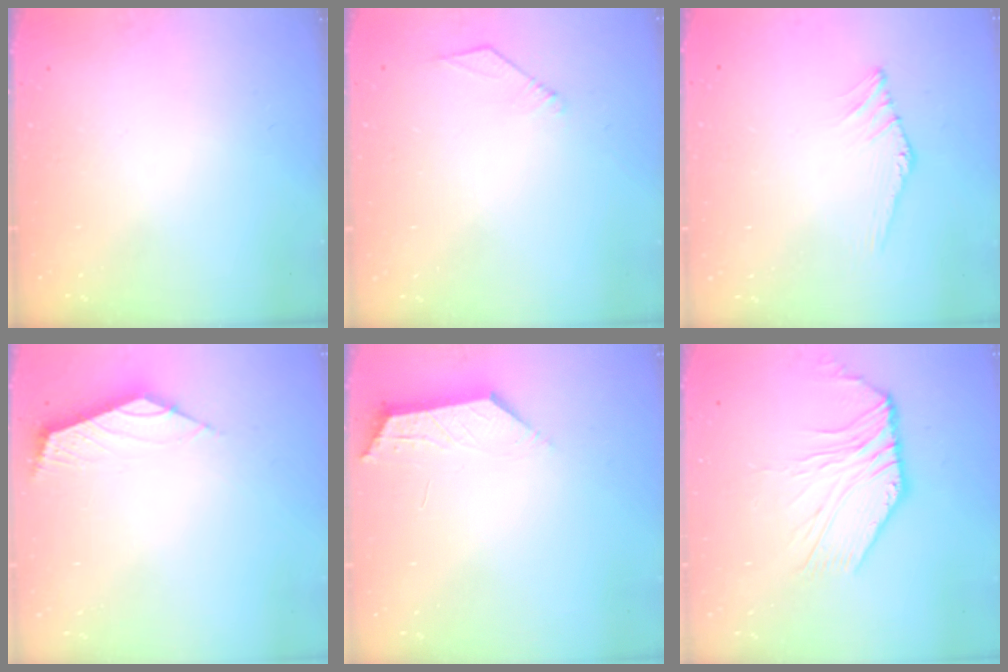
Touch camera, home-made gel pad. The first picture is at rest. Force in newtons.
{"total": 3.0, "press": 2.9, "slide": 0.7}
{"total": 0.9, "press": 0.8, "slide": 0.4}
{"total": 2.4, "press": 2.3, "slide": 0.6}
{"total": 1.8, "press": 1.7, "slide": 0.4}
{"total": 4.5, "press": 4.5, "slide": 0.5}